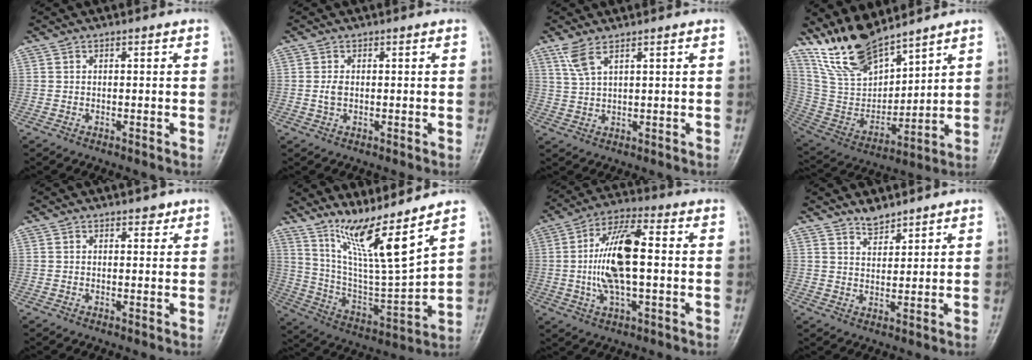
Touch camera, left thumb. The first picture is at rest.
{"total": 1.6, "force": [0.1, 1.1, 1.2], "torque": [-0.025, -0.002, 0.003]}
{"total": 4.1, "force": [2.6, 1.1, 2.9], "torque": [-0.071, -0.001, 0.065]}
{"total": 15.4, "force": [12.9, 5.2, 6.5], "torque": [-0.095, -0.070, 0.265]}
{"total": 1.5, "force": [1.1, 0.9, 0.6], "torque": [0.004, -0.005, 0.012]}
{"total": 14.3, "force": [10.8, -0.2, 9.4], "torque": [-0.163, -0.072, 0.213]}
{"total": 13.4, "force": [0.1, 5.2, 12.4], "torque": [-0.246, 0.013, -0.001]}
{"total": 3.7, "force": [3.3, 1.3, 0.9], "torque": [-0.001, -0.025, 0.059]}